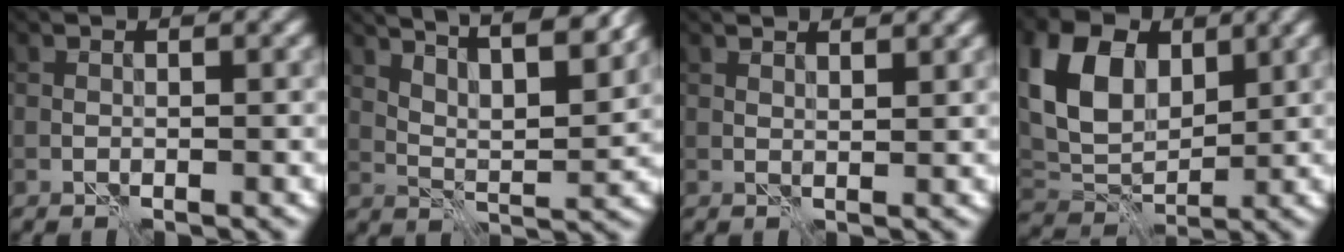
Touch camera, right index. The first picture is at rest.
{"total": 12.4, "force": [8.8, 3.7, 7.9], "torque": [-0.098, 0.027, 0.107]}
{"total": 1.8, "force": [1.6, 0.3, 0.9], "torque": [-0.013, -0.002, 0.019]}
{"total": 7.5, "force": [2.3, 5.3, 4.8], "torque": [-0.101, -0.001, 0.042]}